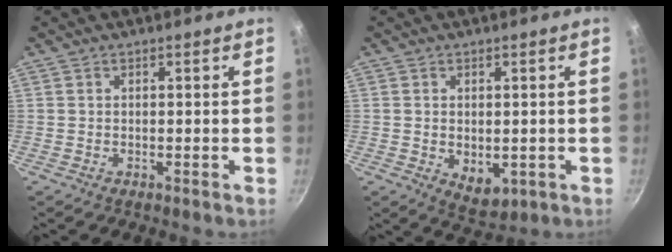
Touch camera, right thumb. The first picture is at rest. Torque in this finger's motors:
{"motor_torque": [-0.35, 0.28, -0.37, 0.07, -0.11]}